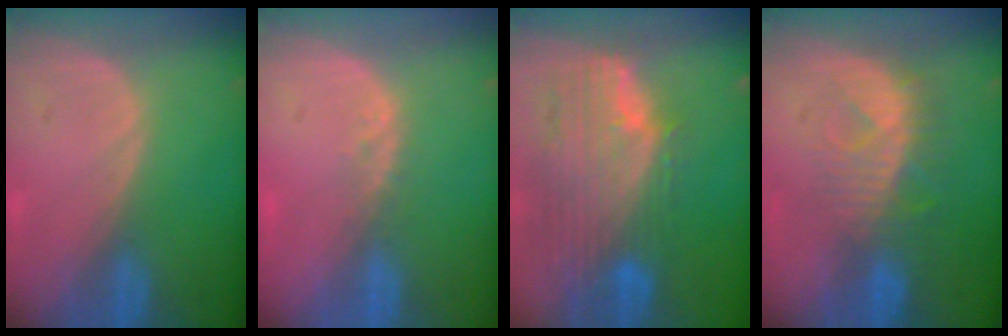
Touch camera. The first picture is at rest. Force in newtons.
{"total": 1.8, "press": 1.5, "slide": 1.0}
{"total": 11.7, "press": 10.0, "slide": 6.2}
{"total": 8.1, "press": 7.6, "slide": 2.8}